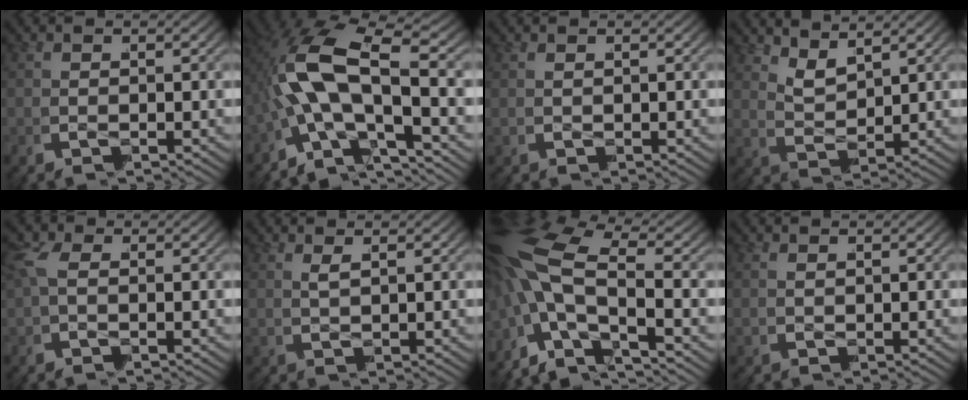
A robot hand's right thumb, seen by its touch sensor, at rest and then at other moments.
{"total": 8.6, "force": [-1.3, 5.1, 6.9], "torque": [-0.166, -0.020, -0.015]}
{"total": 0.8, "force": [0.4, -0.4, -0.5], "torque": [0.016, 0.006, 0.008]}
{"total": 2.8, "force": [2.1, 1.1, 1.5], "torque": [-0.033, -0.003, 0.040]}
{"total": 1.2, "force": [0.5, 0.9, 0.7], "torque": [-0.017, 0.004, 0.005]}
{"total": 1.3, "force": [1.1, -0.8, -0.1], "torque": [0.014, 0.014, 0.019]}
{"total": 9.1, "force": [-2.3, 6.1, 6.2], "torque": [-0.144, -0.020, -0.037]}
{"total": 1.1, "force": [0.7, -0.6, -0.6], "torque": [0.021, 0.009, 0.012]}